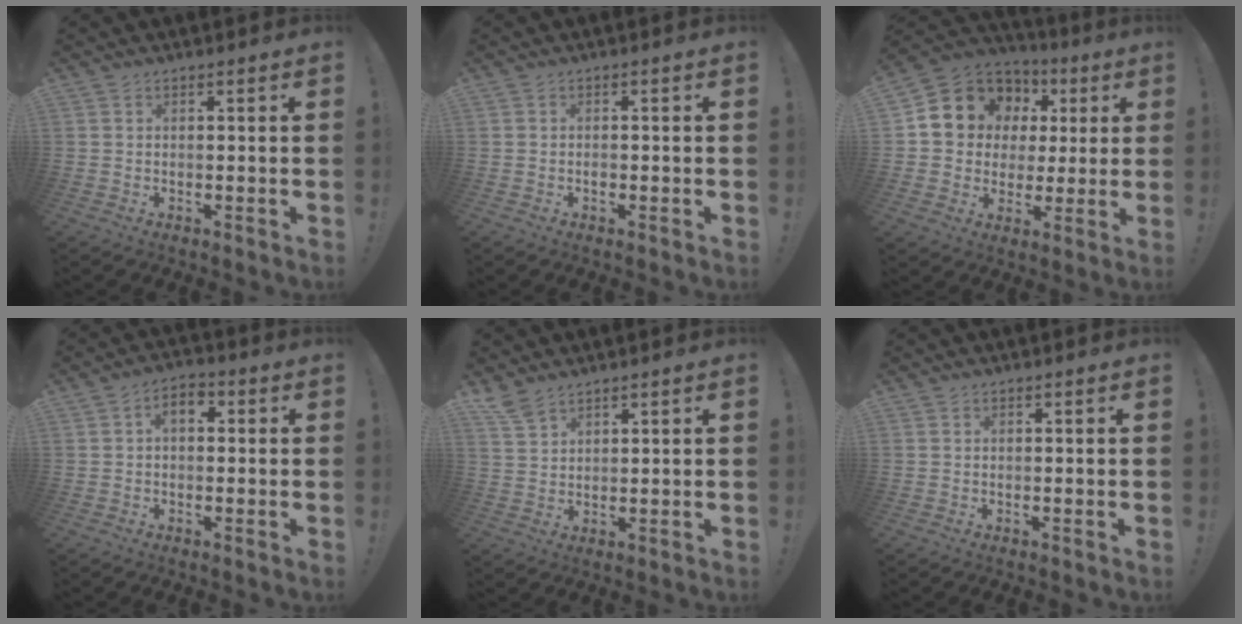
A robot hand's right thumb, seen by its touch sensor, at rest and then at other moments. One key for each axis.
{"total": 1.1, "fx": -0.8, "fy": 0.7, "fz": 0.5, "tx": -0.004, "ty": 0.000, "tz": -0.015}
{"total": 12.1, "fx": 4.9, "fy": 10.5, "fz": 3.5, "tx": -0.054, "ty": -0.029, "tz": 0.109}
{"total": 4.8, "fx": 0.6, "fy": 3.0, "fz": 3.6, "tx": -0.053, "ty": 0.005, "tz": 0.008}
{"total": 5.2, "fx": 4.4, "fy": 1.6, "fz": 2.2, "tx": -0.037, "ty": -0.027, "tz": 0.084}
{"total": 0.0}